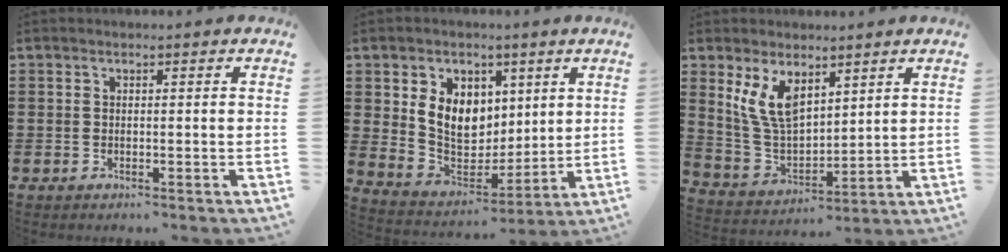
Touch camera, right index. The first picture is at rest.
{"total": 8.7, "force": [2.9, 7.1, 4.0], "torque": [-0.092, 0.002, 0.058]}
{"total": 8.6, "force": [4.7, 4.4, 5.6], "torque": [-0.148, -0.011, 0.085]}